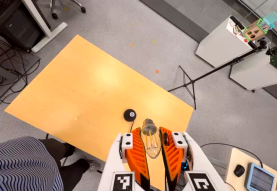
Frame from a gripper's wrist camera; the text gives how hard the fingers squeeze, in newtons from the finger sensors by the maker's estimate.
{"total": 21.9, "left": 27.2, "right": 16.7}